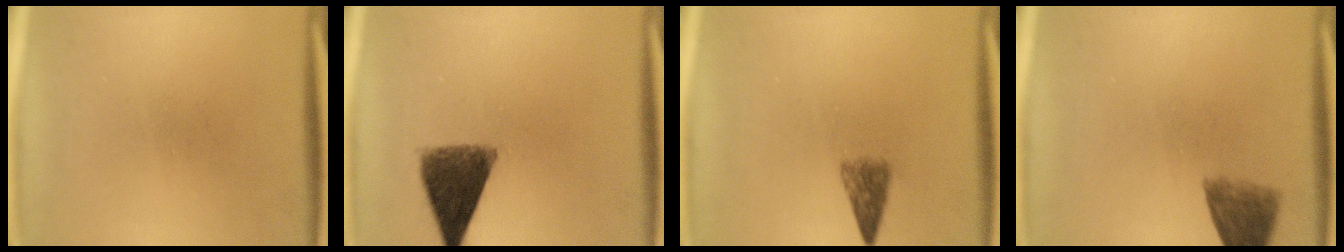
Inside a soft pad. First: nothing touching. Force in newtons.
{"total": 9.3}
{"total": 2.9}
{"total": 5.6}